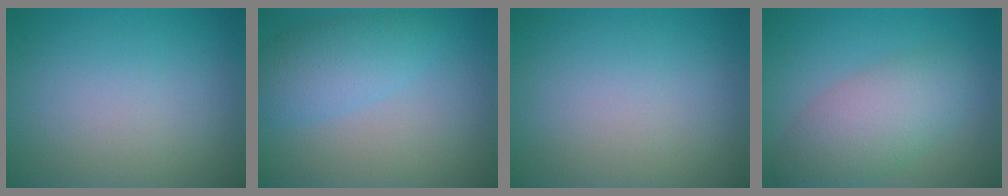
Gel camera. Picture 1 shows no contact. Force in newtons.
{"total": 3.9, "press": 3.9, "slide": 0.2}
{"total": 0.0}
{"total": 4.4, "press": 4.4, "slide": 0.2}